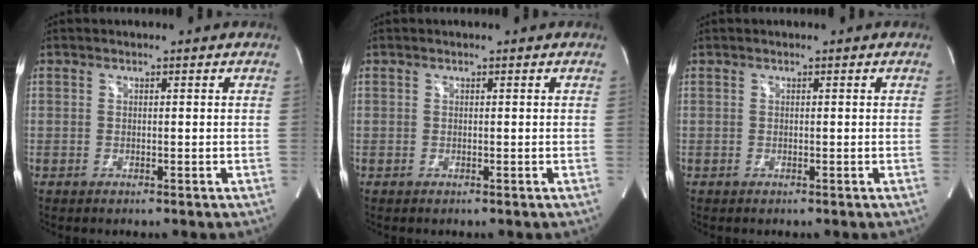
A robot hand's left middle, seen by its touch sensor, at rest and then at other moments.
{"total": 0.0}
{"total": 0.0}